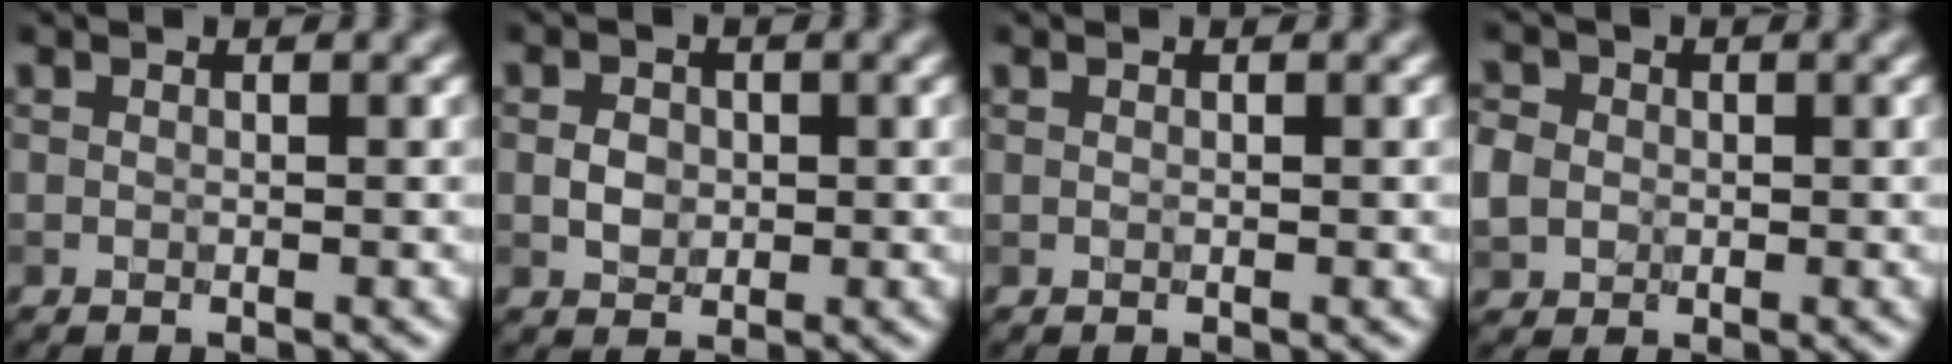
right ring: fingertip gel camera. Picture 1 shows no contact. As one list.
[{"total": 1.8, "force": [-0.1, 1.5, 1.0], "torque": [-0.019, -0.001, -0.003]}, {"total": 0.0}, {"total": 4.1, "force": [0.1, 3.7, 1.7], "torque": [-0.044, 0.018, -0.010]}]